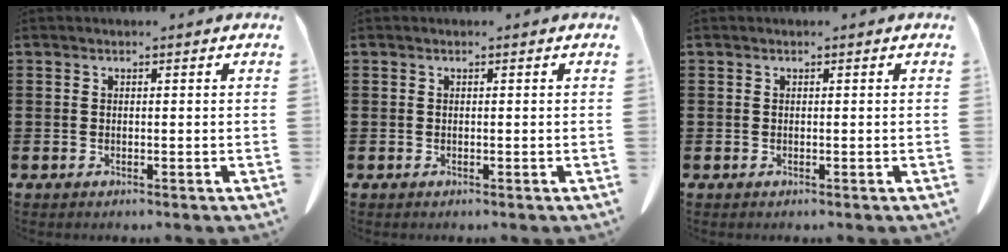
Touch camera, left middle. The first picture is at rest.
{"total": 0.0}
{"total": 0.0}